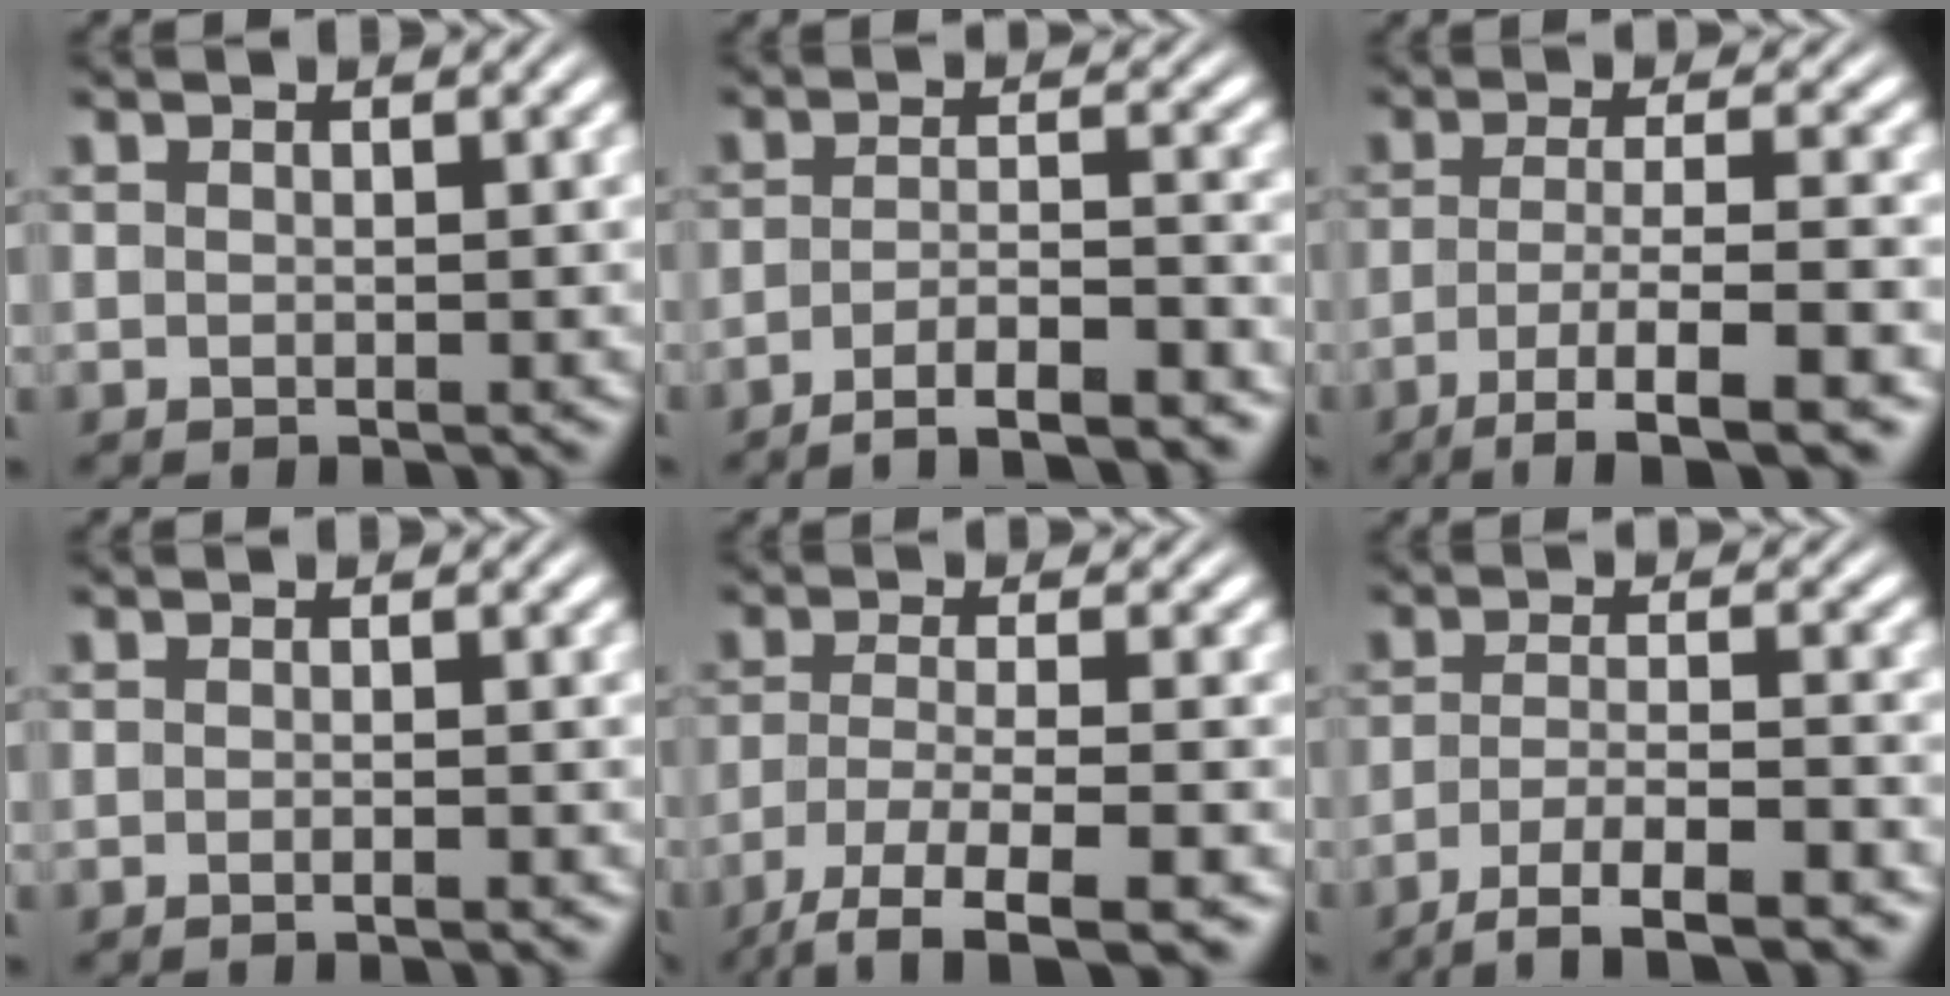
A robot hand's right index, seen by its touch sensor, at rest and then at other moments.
{"total": 6.3, "force": [-5.7, 1.3, 2.4], "torque": [-0.039, -0.024, -0.085]}
{"total": 9.0, "force": [-6.7, 2.1, 5.6], "torque": [-0.088, -0.035, -0.081]}
{"total": 1.1, "force": [-1.0, -0.1, 0.4], "torque": [-0.007, 0.005, -0.023]}
{"total": 8.8, "force": [-6.8, 2.5, 5.1], "torque": [-0.089, -0.043, -0.080]}
{"total": 7.8, "force": [-6.3, 2.2, 4.1], "torque": [-0.060, -0.027, -0.087]}